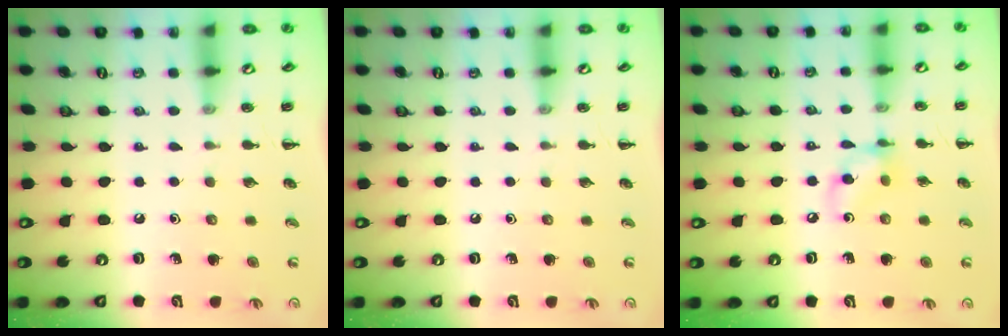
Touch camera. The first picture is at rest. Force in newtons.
{"total": 0.0}
{"total": 7.7, "press": 7.7, "slide": 0.6}